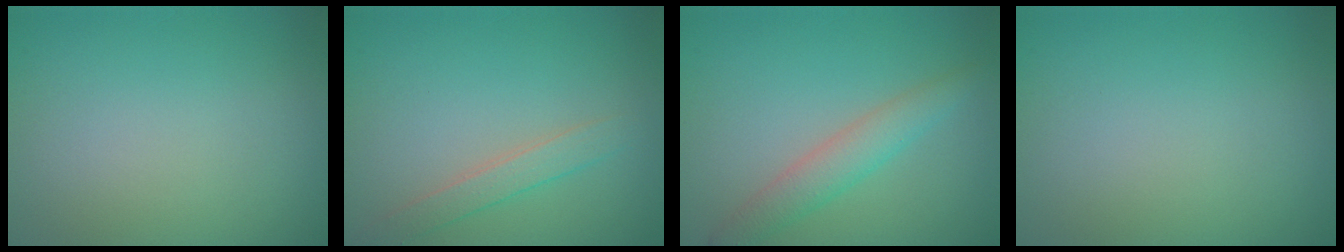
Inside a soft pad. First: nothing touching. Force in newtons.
{"total": 2.0, "press": 2.0, "slide": 0.0}
{"total": 3.0, "press": 3.0, "slide": 0.1}
{"total": 0.0}